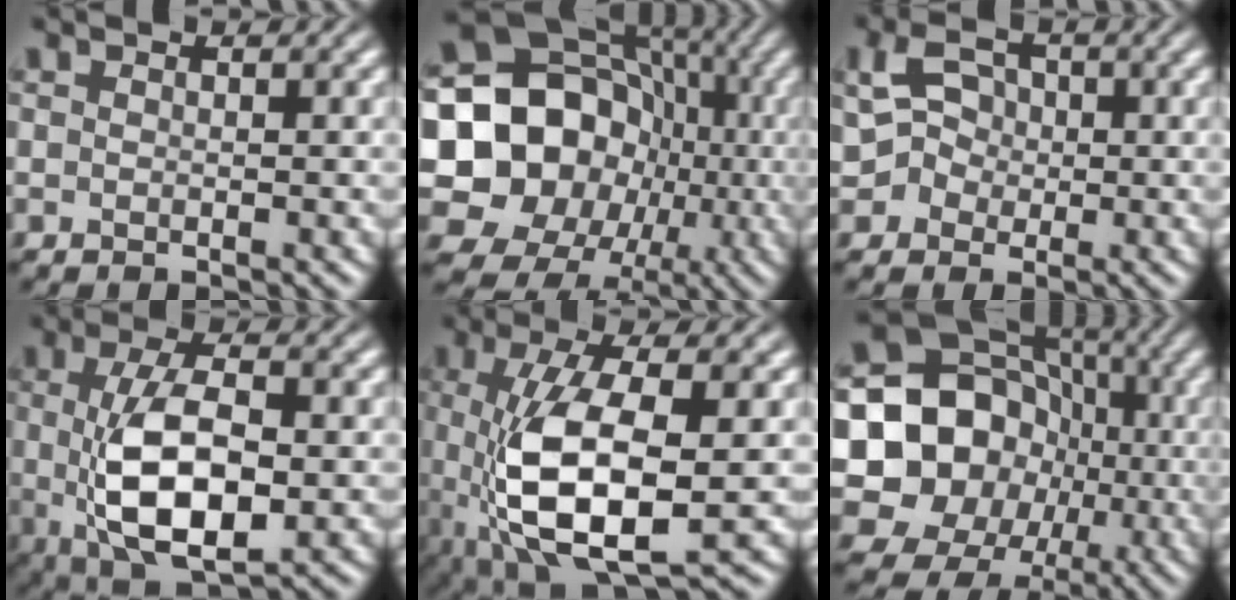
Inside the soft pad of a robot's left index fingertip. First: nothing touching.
{"total": 17.3, "force": [-1.2, 15.6, 7.4], "torque": [-0.133, 0.002, -0.043]}
{"total": 2.7, "force": [0.2, 2.5, 1.1], "torque": [-0.009, 0.009, -0.003]}
{"total": 8.6, "force": [-0.2, 3.7, 7.7], "torque": [-0.150, -0.004, 0.002]}
{"total": 9.4, "force": [-0.7, 3.7, 8.7], "torque": [-0.177, -0.003, -0.010]}
{"total": 15.9, "force": [-1.0, 14.6, 6.1], "torque": [-0.114, 0.017, -0.040]}